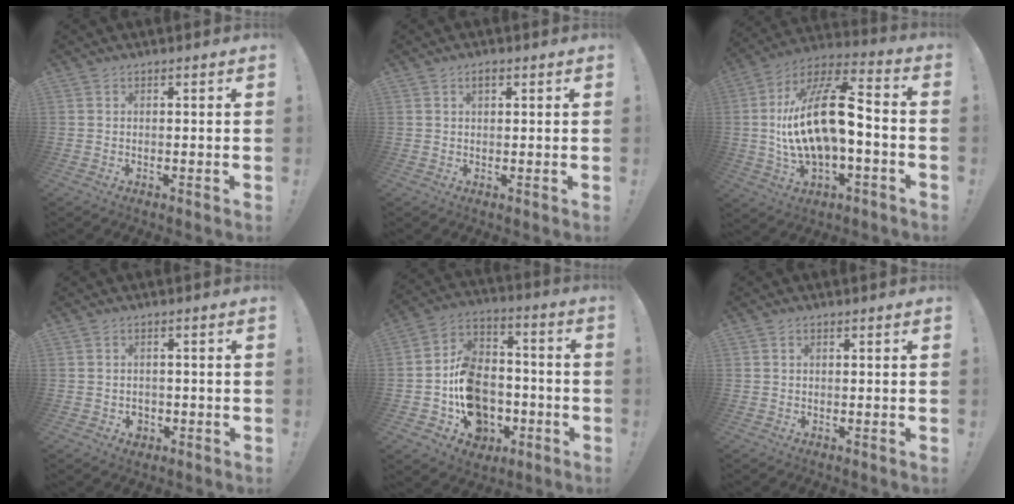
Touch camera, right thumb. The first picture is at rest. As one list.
[{"total": 2.0, "force": [1.0, 1.0, 1.4], "torque": [-0.016, 0.000, 0.013]}, {"total": 21.1, "force": [-0.4, 9.3, 19.0], "torque": [-0.341, 0.005, -0.006]}, {"total": 2.7, "force": [-1.0, 2.3, 0.9], "torque": [-0.013, 0.000, -0.019]}, {"total": 15.9, "force": [-5.4, 12.8, 7.7], "torque": [-0.116, 0.036, -0.085]}, {"total": 0.6, "force": [0.3, 0.3, 0.4], "torque": [-0.008, 0.002, 0.006]}]